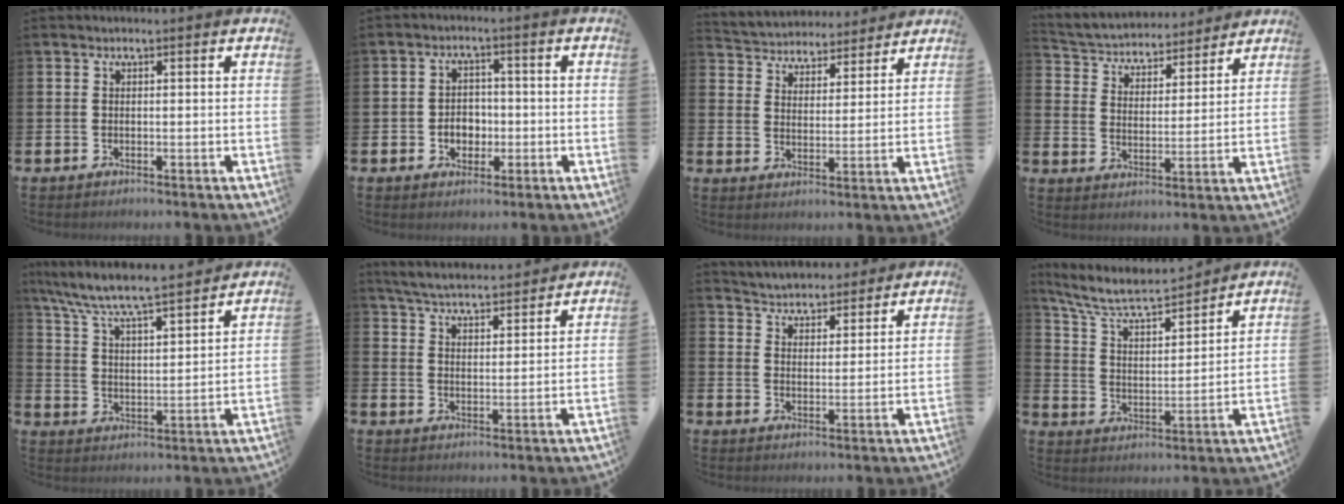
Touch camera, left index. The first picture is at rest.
{"total": 3.4, "force": [-0.8, 2.8, 1.7], "torque": [-0.016, -0.003, -0.026]}
{"total": 4.5, "force": [4.2, 1.5, -0.4], "torque": [-0.019, -0.031, 0.071]}
{"total": 4.5, "force": [4.1, 1.8, -0.1], "torque": [-0.029, -0.038, 0.065]}
{"total": 7.7, "force": [7.3, 0.3, 2.4], "torque": [-0.079, -0.056, 0.126]}
{"total": 5.6, "force": [5.5, 0.5, 0.8], "torque": [-0.036, -0.031, 0.097]}
{"total": 4.8, "force": [4.6, 1.1, -0.5], "torque": [-0.010, -0.031, 0.082]}
{"total": 7.8, "force": [7.1, 1.5, 2.9], "torque": [-0.093, -0.046, 0.123]}